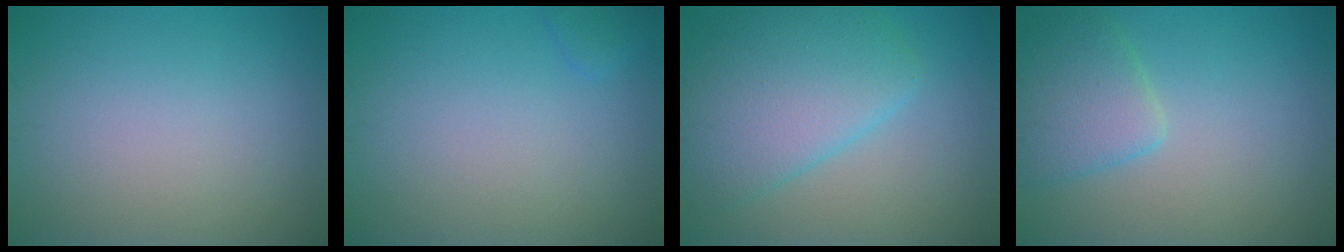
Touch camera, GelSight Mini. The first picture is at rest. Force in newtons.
{"total": 0.8, "press": 0.8, "slide": 0.1}
{"total": 7.0, "press": 7.0, "slide": 0.4}
{"total": 3.6, "press": 3.5, "slide": 0.2}